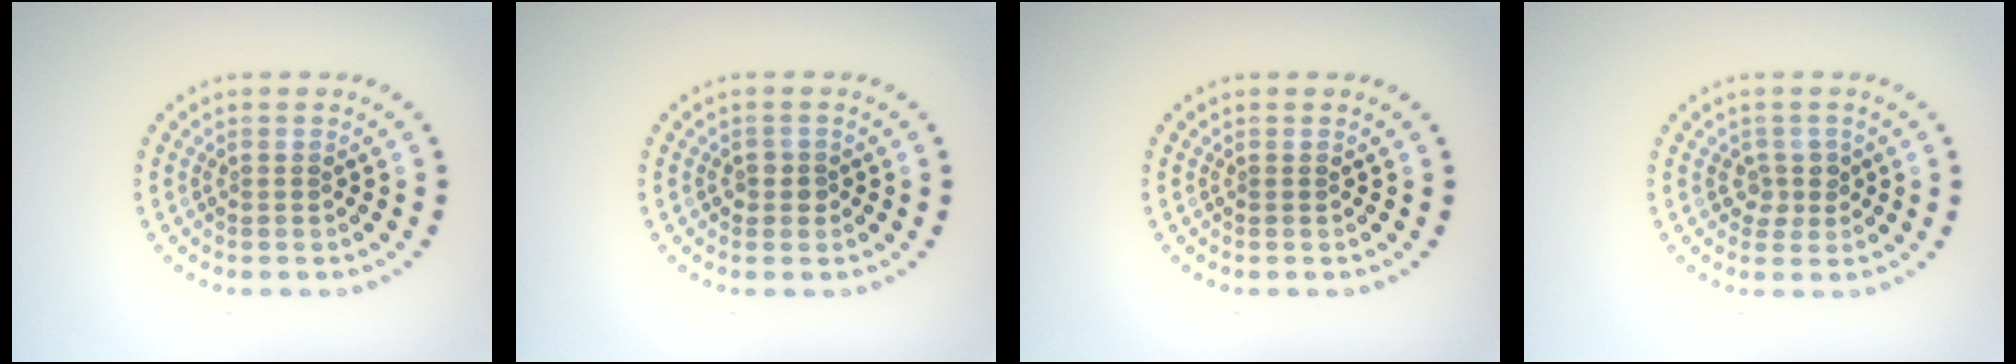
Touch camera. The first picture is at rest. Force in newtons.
{"total": 1.1, "press": 1.0, "slide": 0.5}
{"total": 0.0}
{"total": 1.5, "press": 1.3, "slide": 0.8}